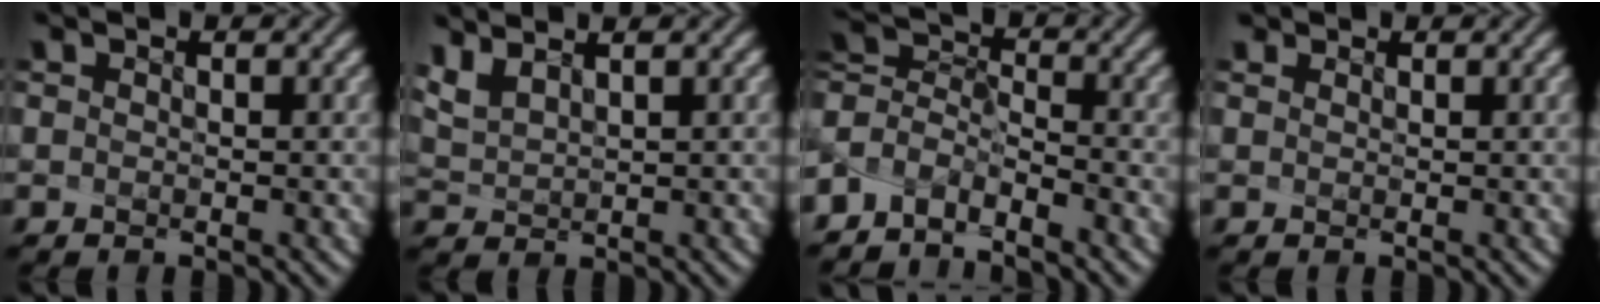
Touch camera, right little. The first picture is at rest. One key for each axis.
{"total": 2.2, "fx": 1.5, "fy": 0.7, "fz": 1.4, "tx": -0.059, "ty": 0.008, "tz": 0.045}
{"total": 4.5, "fx": -4.5, "fy": 0.5, "fz": -0.3, "tx": -0.002, "ty": -0.010, "tz": -0.087}
{"total": 1.3, "fx": -0.4, "fy": -0.6, "fz": -1.1, "tx": 0.014, "ty": -0.009, "tz": 0.004}